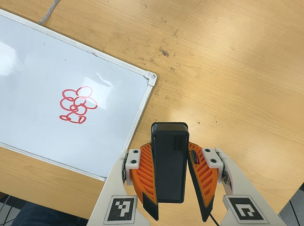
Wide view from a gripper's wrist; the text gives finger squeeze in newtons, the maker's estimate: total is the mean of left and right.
{"total": 8.9, "left": 6.8, "right": 10.9}